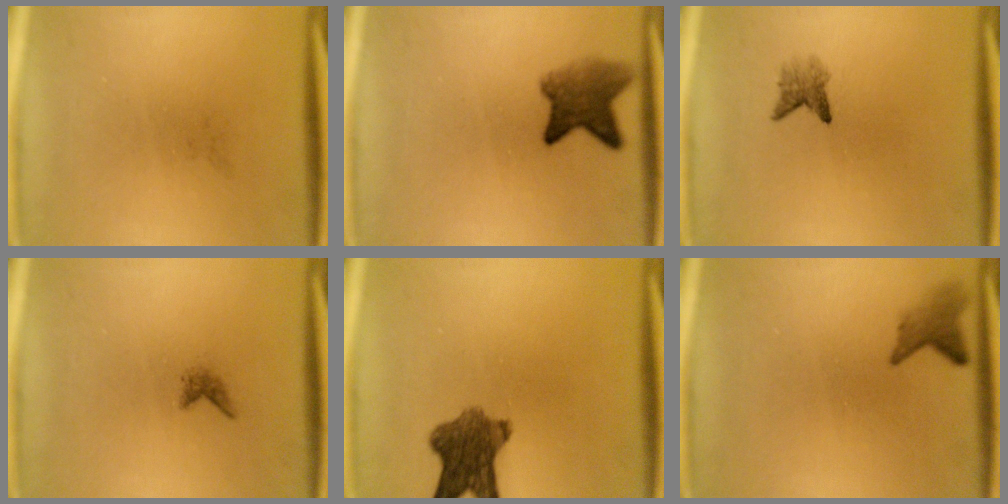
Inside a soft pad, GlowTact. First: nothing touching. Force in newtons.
{"total": 5.8}
{"total": 2.0}
{"total": 0.8}
{"total": 8.1}
{"total": 2.4}